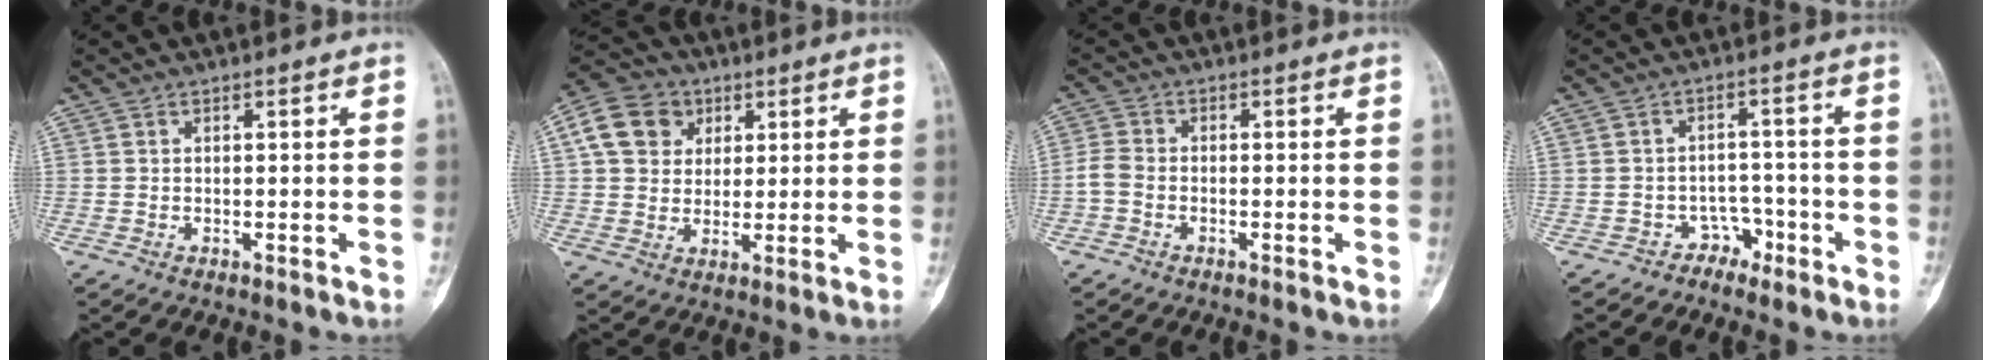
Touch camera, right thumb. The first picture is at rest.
{"total": 10.3, "force": [3.4, 8.6, 4.5], "torque": [-0.064, 0.000, 0.052]}
{"total": 3.0, "force": [-1.0, 2.0, 1.9], "torque": [-0.043, 0.006, -0.029]}
{"total": 3.6, "force": [-2.5, 2.6, 0.2], "torque": [0.020, 0.030, -0.039]}